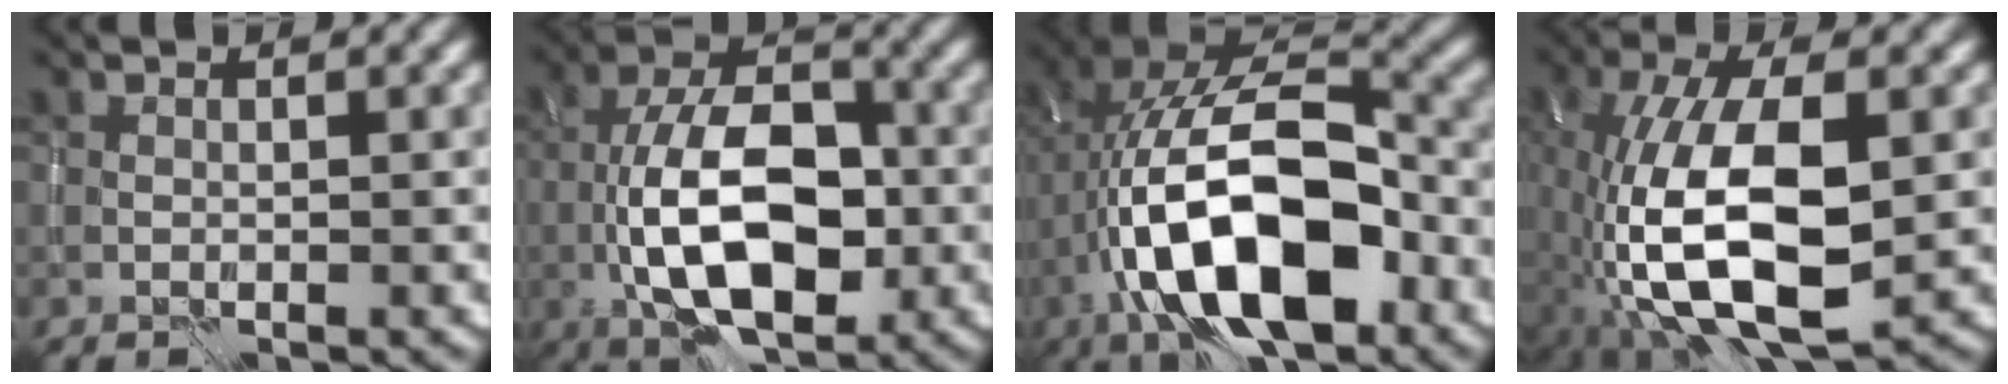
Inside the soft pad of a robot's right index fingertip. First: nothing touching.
{"total": 11.5, "force": [-3.0, 5.7, 9.6], "torque": [-0.168, 0.009, -0.061]}
{"total": 15.4, "force": [-4.6, 7.7, 12.5], "torque": [-0.220, 0.004, -0.083]}
{"total": 12.3, "force": [-3.2, 5.1, 10.7], "torque": [-0.222, -0.003, -0.059]}